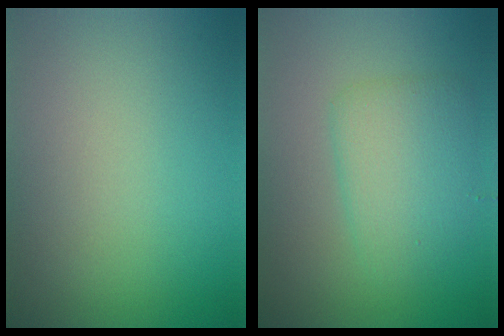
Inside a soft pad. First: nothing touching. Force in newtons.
{"total": 3.7, "press": 3.7, "slide": 0.1}